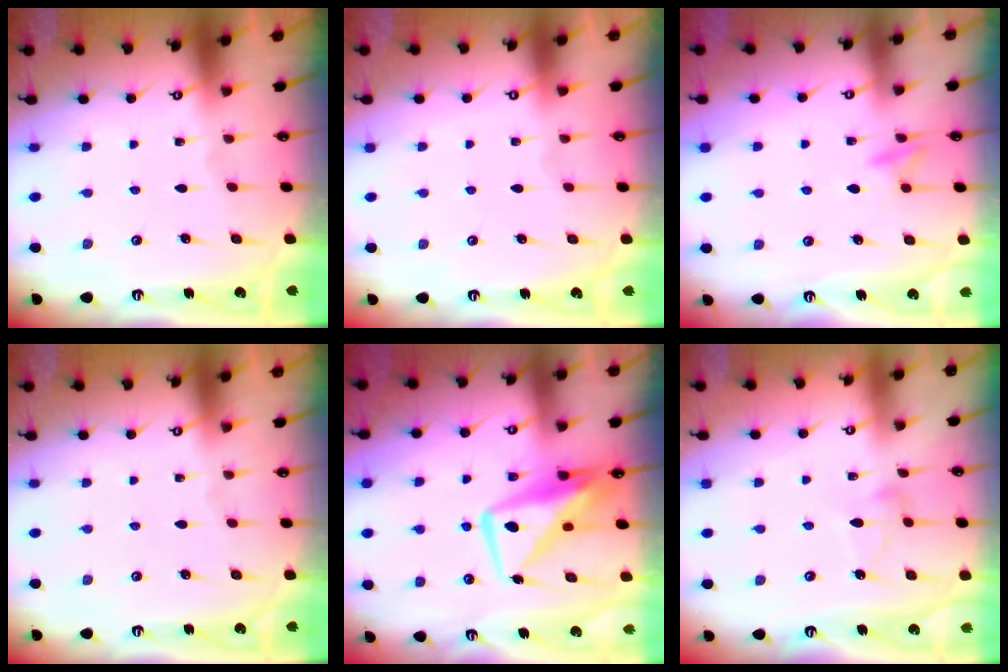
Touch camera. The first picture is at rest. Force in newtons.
{"total": 3.9, "press": 3.9, "slide": 0.1}
{"total": 9.4, "press": 9.3, "slide": 1.1}
{"total": 0.0}
{"total": 9.8, "press": 9.7, "slide": 1.3}
{"total": 3.7, "press": 3.7, "slide": 0.1}